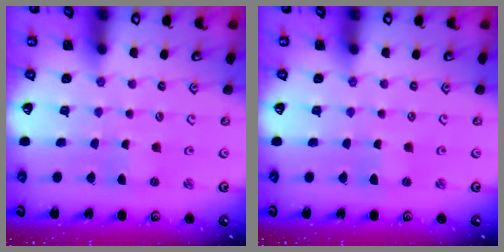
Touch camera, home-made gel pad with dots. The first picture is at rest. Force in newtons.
{"total": 0.0}